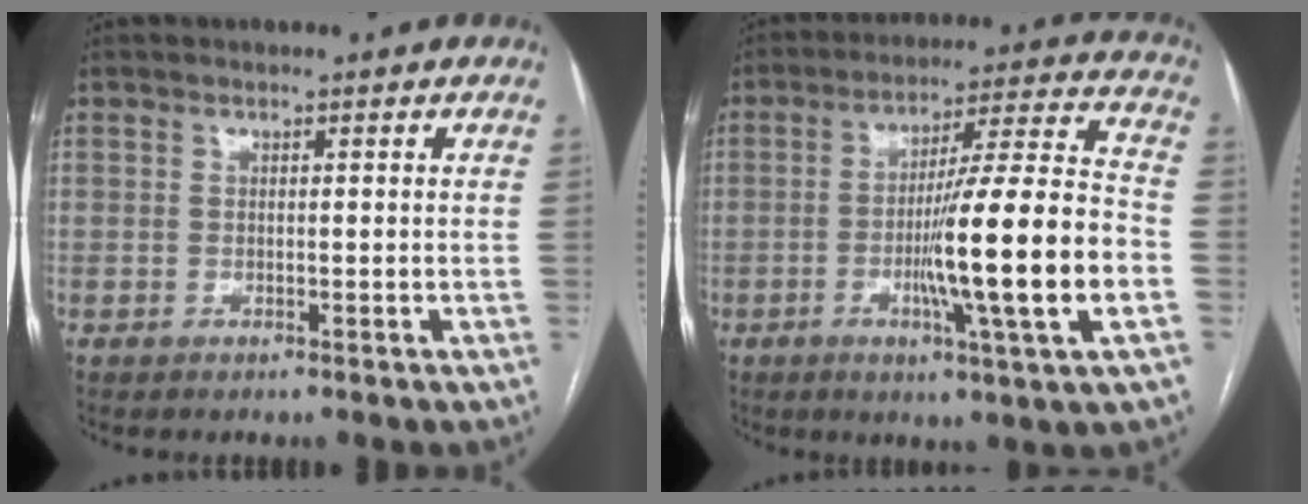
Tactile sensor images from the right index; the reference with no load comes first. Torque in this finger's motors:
{"motor_torque": [2.14, 0.00, 1.05, 0.21]}